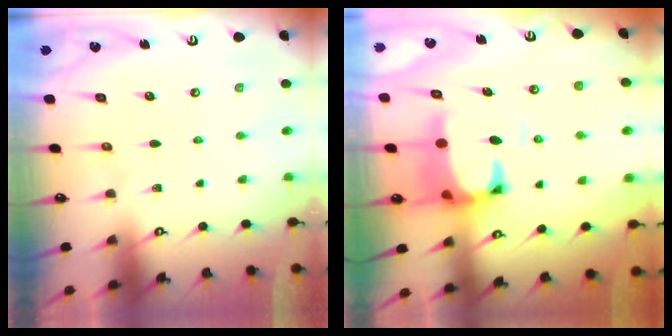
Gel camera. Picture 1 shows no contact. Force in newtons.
{"total": 2.7, "press": 2.5, "slide": 1.1}